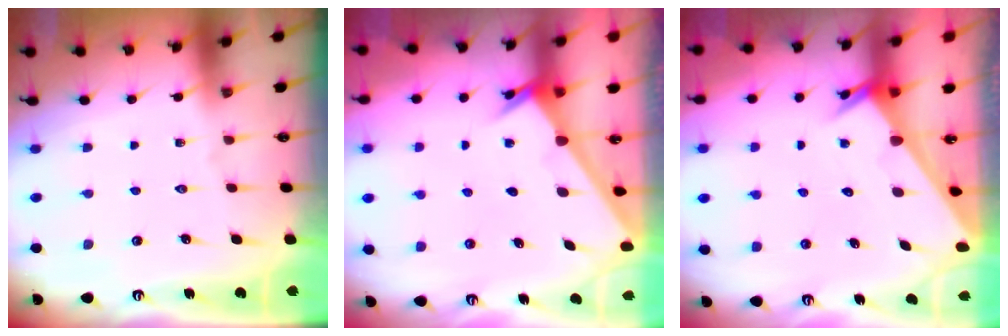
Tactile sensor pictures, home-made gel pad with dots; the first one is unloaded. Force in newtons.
{"total": 2.4, "press": 2.4, "slide": 0.2}
{"total": 1.8, "press": 1.8, "slide": 0.1}